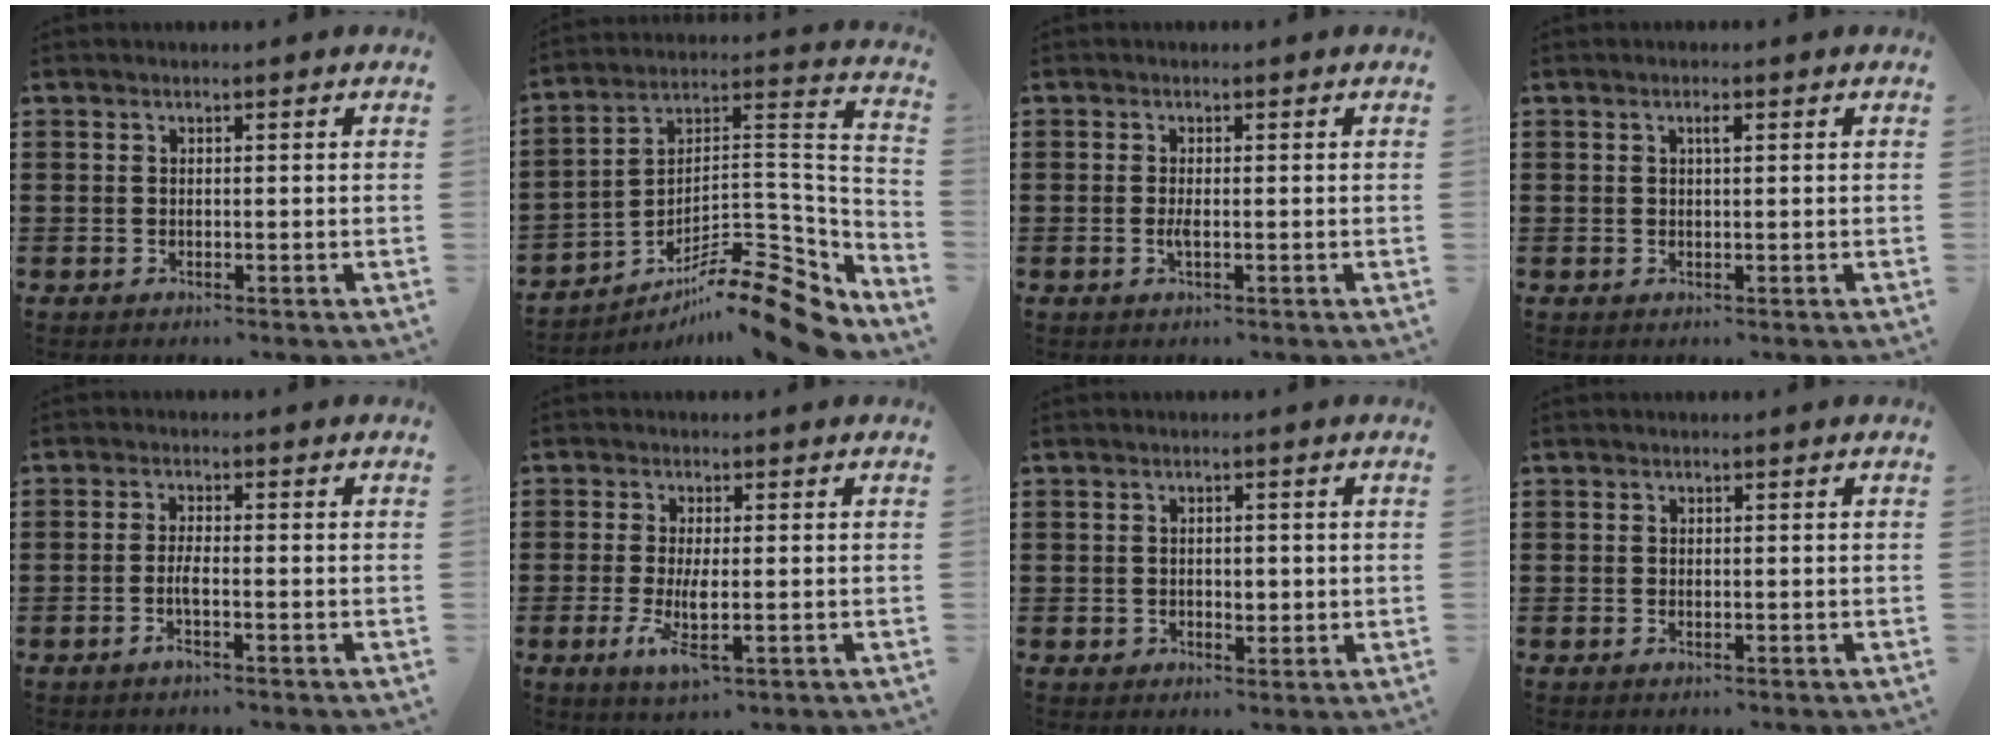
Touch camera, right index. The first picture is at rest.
{"total": 13.0, "force": [-10.3, 2.6, 7.5], "torque": [-0.096, 0.023, -0.191]}
{"total": 1.3, "force": [-0.4, 0.2, 1.2], "torque": [-0.031, -0.005, -0.008]}
{"total": 1.1, "force": [0.4, 0.2, 1.0], "torque": [-0.020, 0.003, 0.006]}
{"total": 2.5, "force": [-1.1, 0.5, 2.2], "torque": [-0.047, -0.001, -0.024]}
{"total": 5.3, "force": [-1.3, 1.4, 5.0], "torque": [-0.105, -0.013, -0.026]}
{"total": 1.9, "force": [0.0, 1.4, 1.3], "torque": [-0.029, 0.008, -0.003]}
{"total": 0.0}